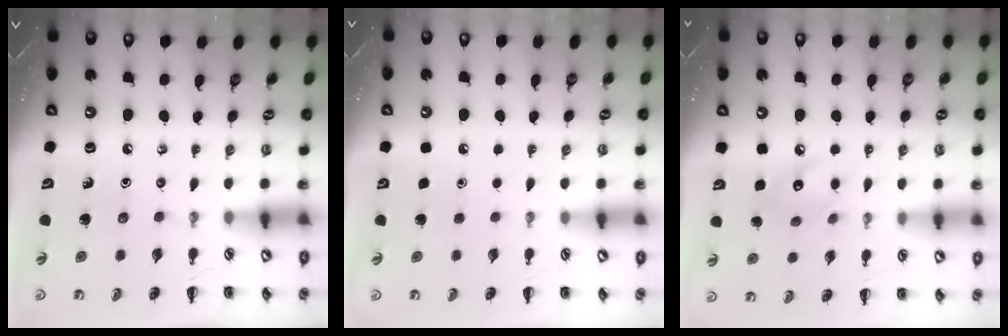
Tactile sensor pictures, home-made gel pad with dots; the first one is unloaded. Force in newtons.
{"total": 1.7, "press": 1.7, "slide": 0.1}
{"total": 7.6, "press": 7.5, "slide": 0.6}